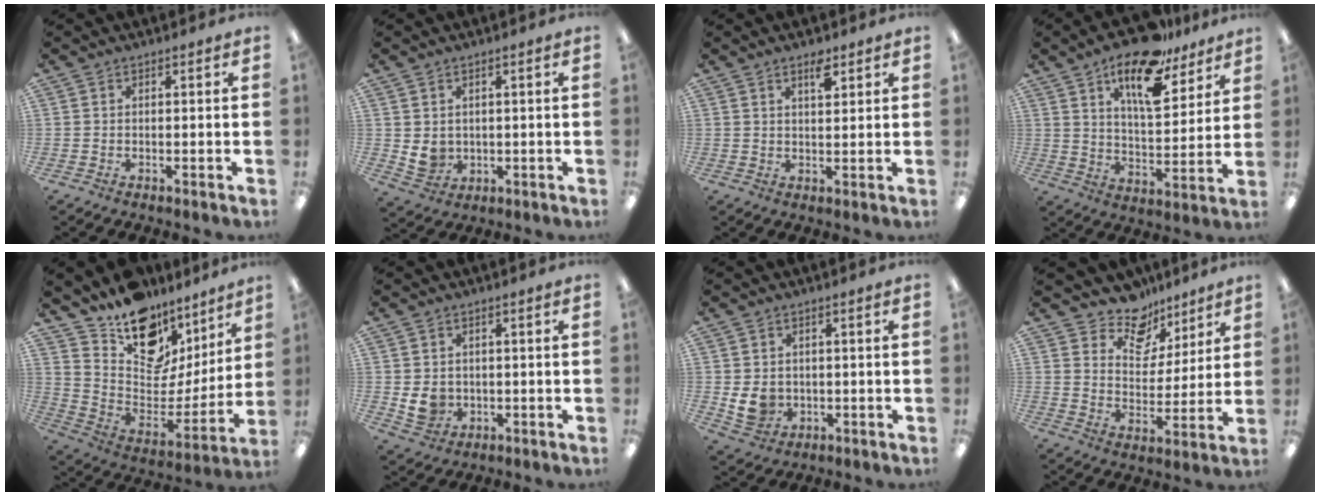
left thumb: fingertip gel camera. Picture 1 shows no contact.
{"total": 4.3, "force": [1.4, 3.7, 1.7], "torque": [-0.027, -0.008, 0.028]}
{"total": 3.5, "force": [2.5, 1.2, 2.2], "torque": [-0.033, -0.005, 0.040]}
{"total": 17.0, "force": [12.0, 6.6, 10.0], "torque": [-0.163, -0.065, 0.203]}
{"total": 16.0, "force": [11.5, 9.4, 6.0], "torque": [-0.095, -0.101, 0.207]}
{"total": 5.2, "force": [0.2, 4.6, 2.3], "torque": [-0.044, -0.001, 0.004]}
{"total": 5.9, "force": [0.1, 5.2, 2.8], "torque": [-0.060, 0.000, 0.003]}
{"total": 11.6, "force": [9.3, 6.3, 2.8], "torque": [-0.053, -0.071, 0.173]}